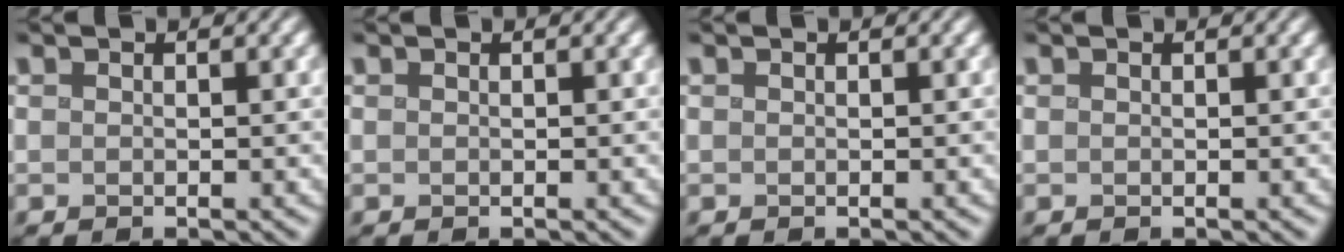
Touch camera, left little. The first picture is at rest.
{"total": 0.0}
{"total": 0.0}
{"total": 0.0}